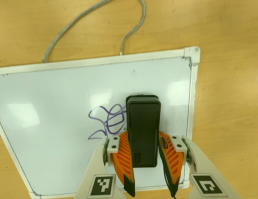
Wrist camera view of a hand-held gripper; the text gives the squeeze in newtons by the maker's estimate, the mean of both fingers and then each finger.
{"total": 10.9, "left": 11.1, "right": 10.7}